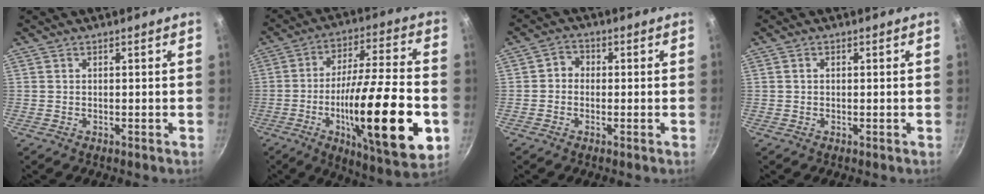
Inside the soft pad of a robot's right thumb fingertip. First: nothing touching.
{"total": 26.8, "force": [-7.2, 6.8, 24.8], "torque": [-0.379, 0.018, -0.112]}
{"total": 2.9, "force": [-0.4, 2.5, 1.3], "torque": [-0.007, 0.009, -0.017]}
{"total": 0.8, "force": [0.1, 0.6, 0.5], "torque": [-0.007, 0.004, 0.001]}